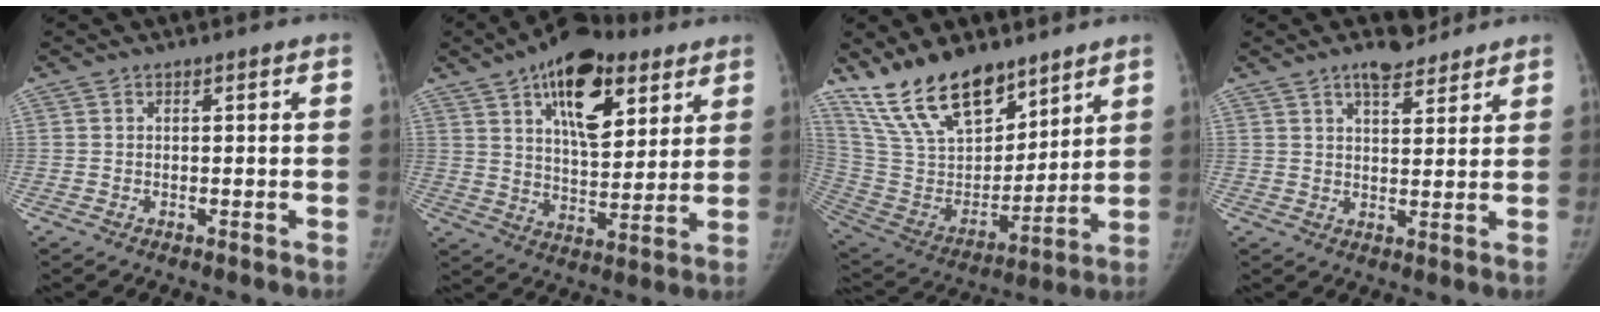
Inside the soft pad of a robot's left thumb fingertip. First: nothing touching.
{"total": 18.6, "force": [9.3, 9.3, 13.1], "torque": [-0.160, -0.031, 0.147]}
{"total": 21.0, "force": [15.5, 9.7, 10.4], "torque": [-0.151, -0.069, 0.292]}
{"total": 6.3, "force": [4.7, 2.5, 3.3], "torque": [-0.034, -0.029, 0.075]}